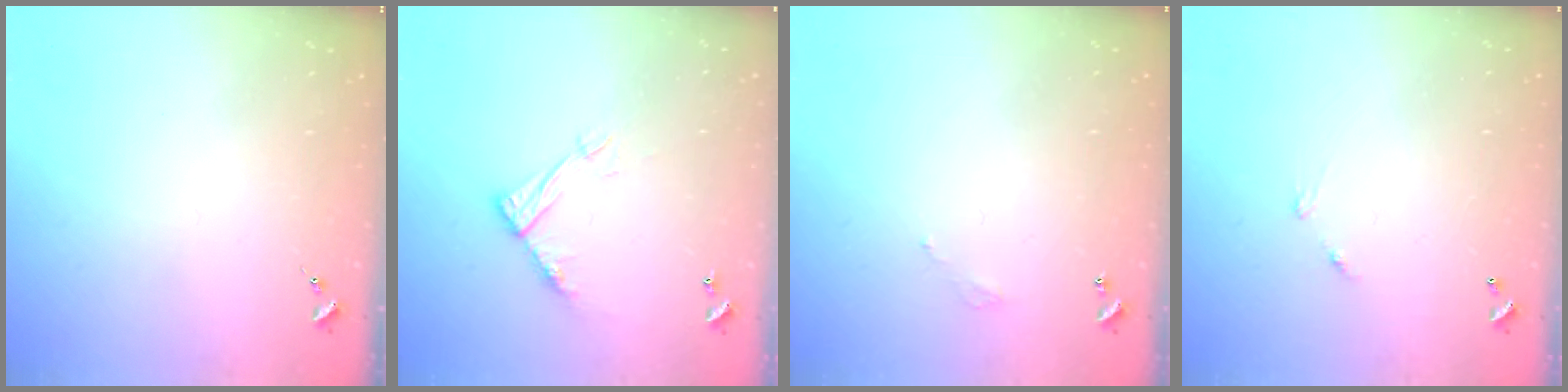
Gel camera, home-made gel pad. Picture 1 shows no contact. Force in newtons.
{"total": 11.1, "press": 11.0, "slide": 0.5}
{"total": 3.0, "press": 3.0, "slide": 0.2}
{"total": 4.9, "press": 4.9, "slide": 0.3}